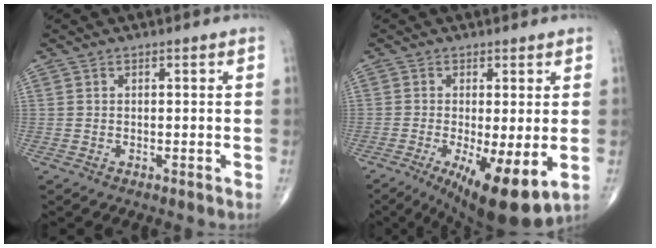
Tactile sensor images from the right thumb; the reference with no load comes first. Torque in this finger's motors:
{"motor_torque": [-0.31, 0.44, 0.07, -0.13, 0.02]}